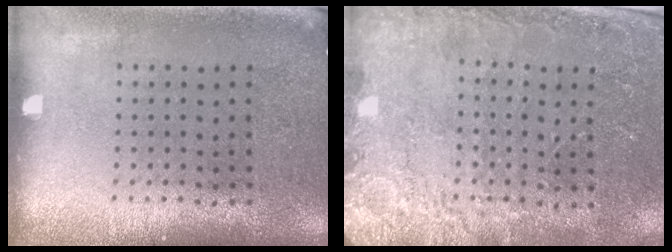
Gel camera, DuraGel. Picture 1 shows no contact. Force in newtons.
{"total": 2.6, "press": 2.5, "slide": 0.5}